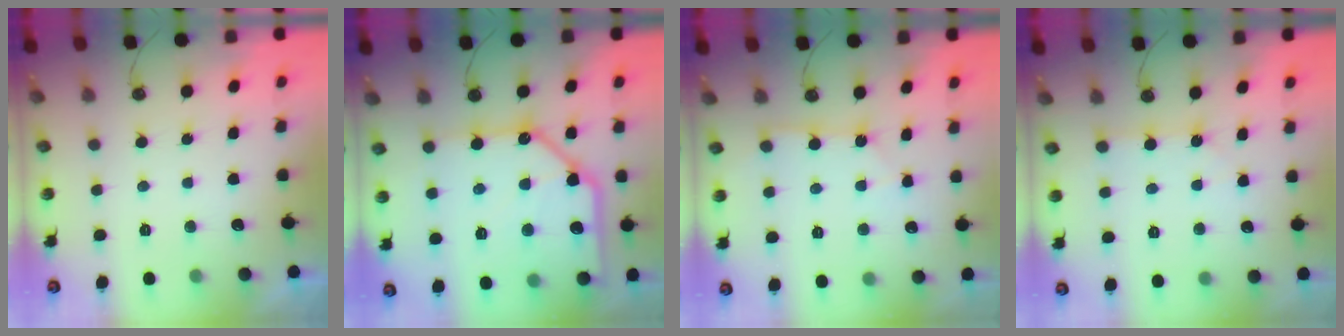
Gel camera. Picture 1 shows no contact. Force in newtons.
{"total": 20.6, "press": 20.4, "slide": 2.5}
{"total": 2.8, "press": 2.8, "slide": 0.2}
{"total": 1.7, "press": 1.7, "slide": 0.1}